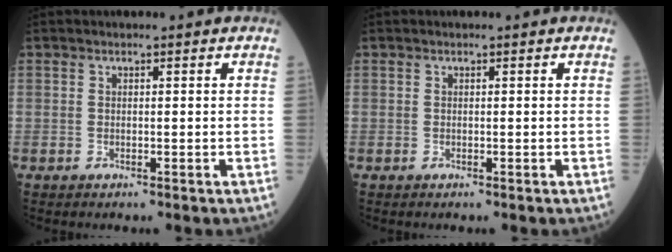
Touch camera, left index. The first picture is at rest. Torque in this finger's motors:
{"motor_torque": [-0.02, 0.00, 0.00, 0.00]}